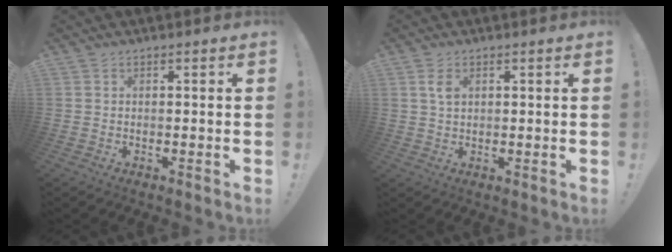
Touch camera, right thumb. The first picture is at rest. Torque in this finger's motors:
{"motor_torque": [-0.18, -0.17, -0.07, 0.17, 0.00]}